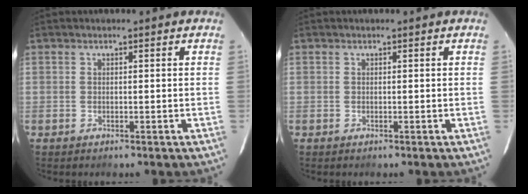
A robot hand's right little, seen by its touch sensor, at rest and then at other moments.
{"total": 0.0}